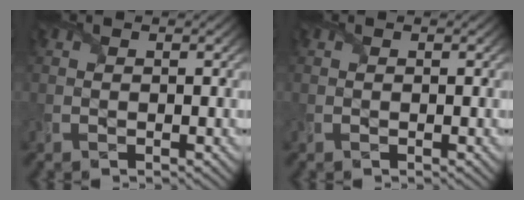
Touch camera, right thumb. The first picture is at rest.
{"total": 0.0}